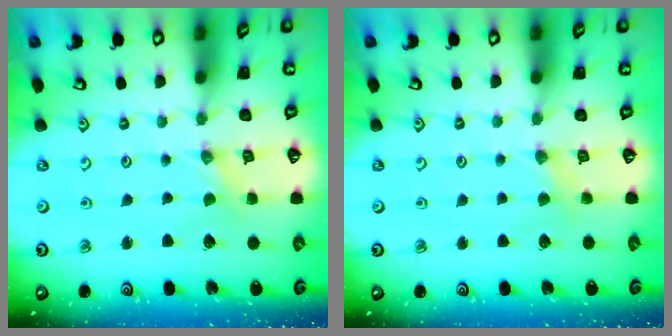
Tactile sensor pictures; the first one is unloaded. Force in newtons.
{"total": 2.3, "press": 2.2, "slide": 0.4}